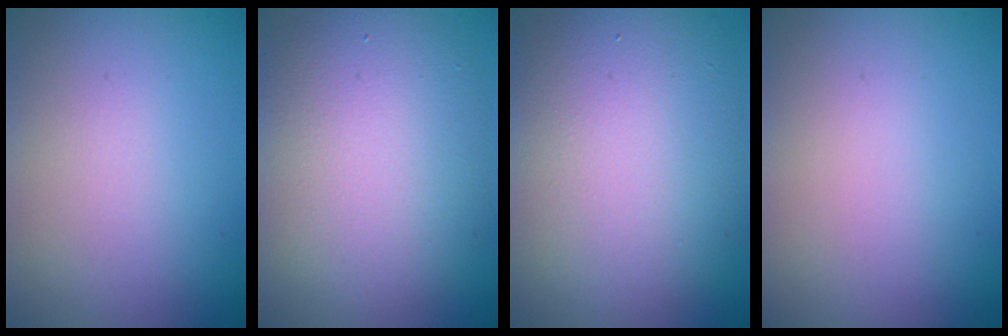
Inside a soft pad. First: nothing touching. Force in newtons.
{"total": 9.3, "press": 9.3, "slide": 0.7}
{"total": 10.7, "press": 10.7, "slide": 0.5}
{"total": 0.0}